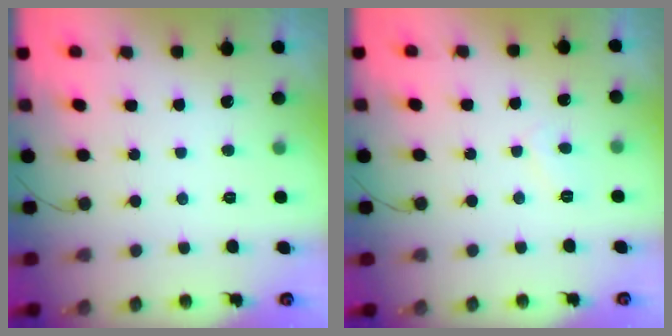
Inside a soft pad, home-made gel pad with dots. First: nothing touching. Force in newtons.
{"total": 3.5, "press": 3.5, "slide": 0.4}